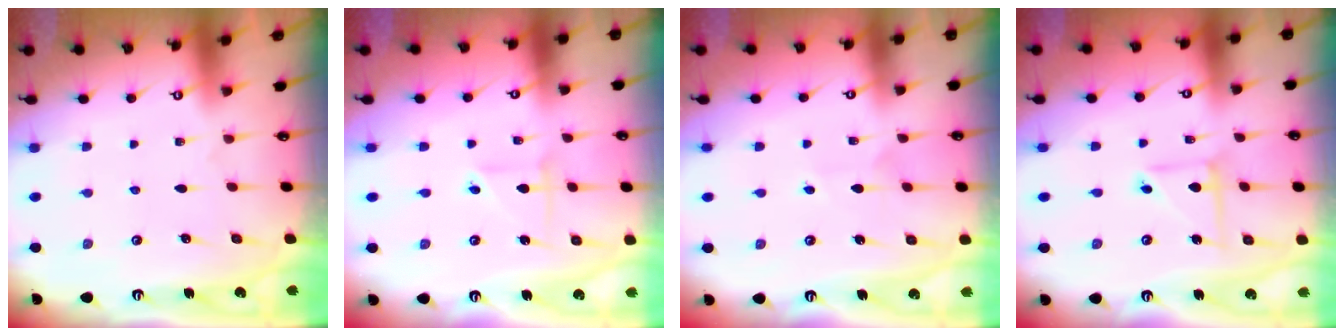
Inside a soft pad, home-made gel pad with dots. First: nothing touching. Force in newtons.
{"total": 2.5, "press": 2.5, "slide": 0.1}
{"total": 3.5, "press": 3.5, "slide": 0.4}
{"total": 5.7, "press": 5.7, "slide": 0.5}